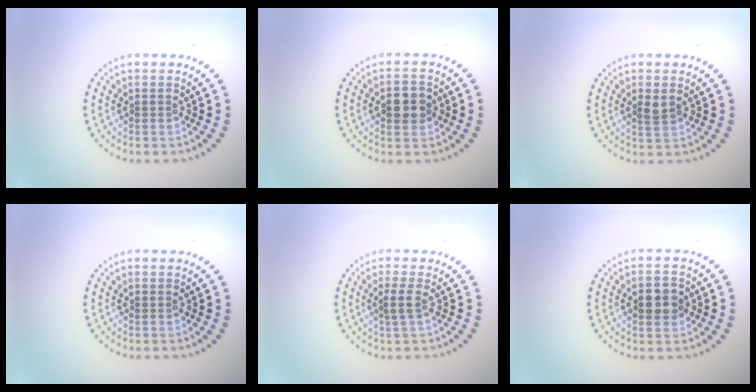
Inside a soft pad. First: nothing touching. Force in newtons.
{"total": 3.2, "press": 3.2, "slide": 0.2}
{"total": 1.5, "press": 1.4, "slide": 0.3}
{"total": 0.0}
{"total": 1.4, "press": 1.2, "slide": 0.9}
{"total": 3.2, "press": 3.2, "slide": 0.2}